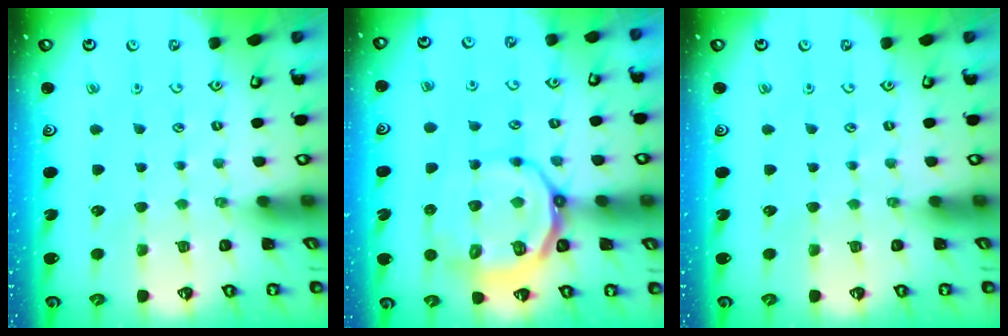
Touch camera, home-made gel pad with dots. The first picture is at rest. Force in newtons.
{"total": 14.1, "press": 13.7, "slide": 3.3}
{"total": 0.0}